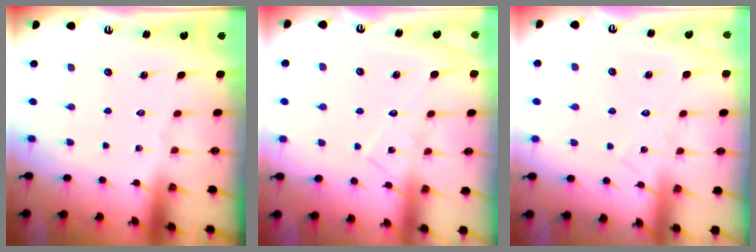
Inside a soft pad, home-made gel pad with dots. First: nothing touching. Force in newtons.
{"total": 8.2, "press": 8.2, "slide": 0.7}
{"total": 7.6, "press": 7.6, "slide": 0.2}